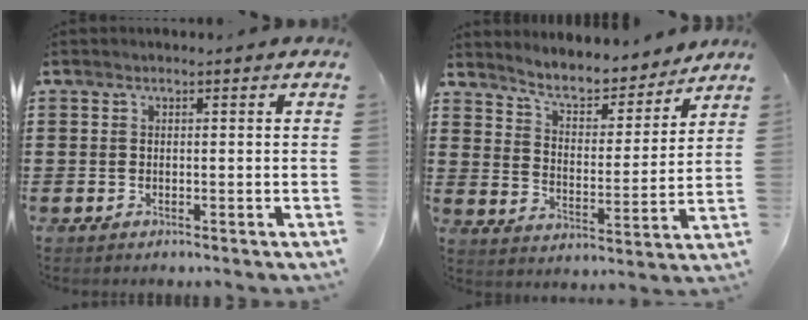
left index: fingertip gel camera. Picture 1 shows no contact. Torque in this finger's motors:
{"motor_torque": [0.91, -1.23, 0.37, 0.09]}